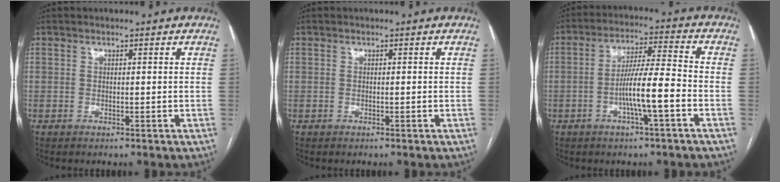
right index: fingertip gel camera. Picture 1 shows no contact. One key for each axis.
{"total": 0.0}
{"total": 8.9, "fx": -2.9, "fy": 0.2, "fz": 8.4, "tx": -0.154, "ty": 0.010, "tz": -0.053}